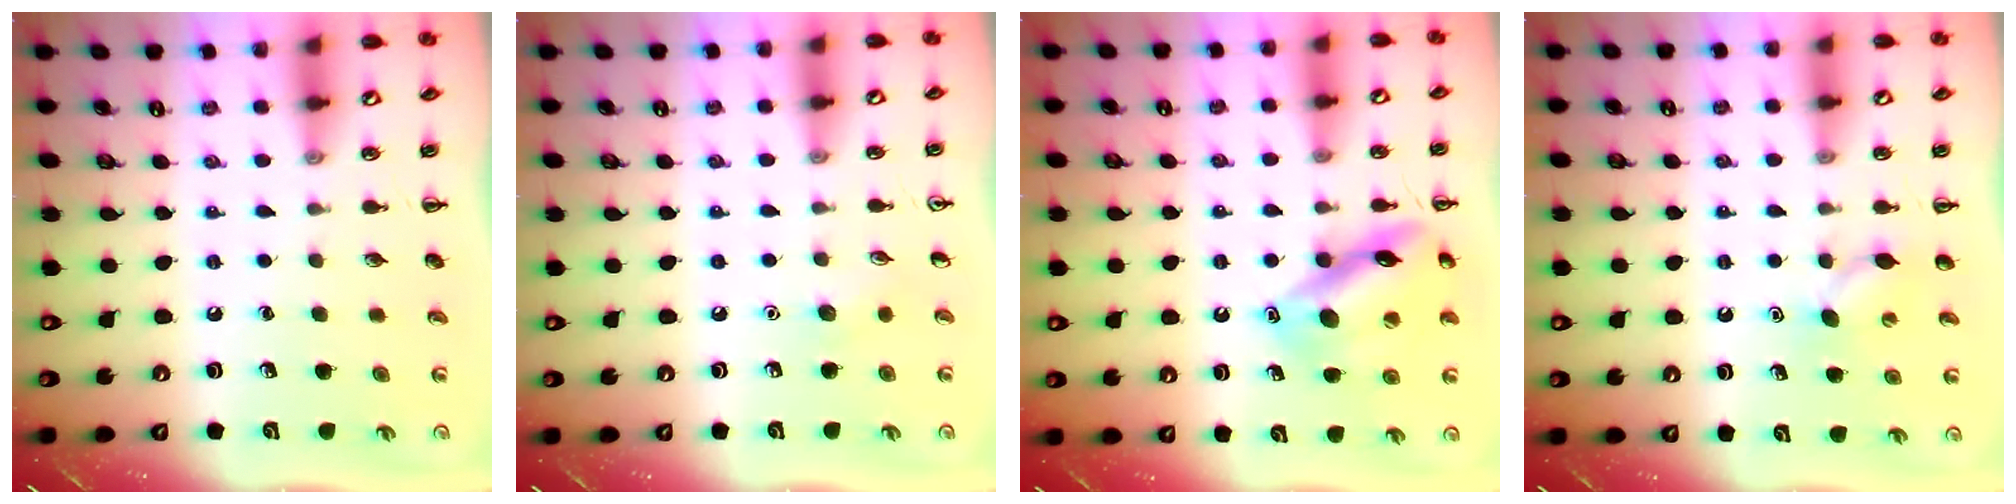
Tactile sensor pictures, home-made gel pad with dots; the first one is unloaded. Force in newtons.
{"total": 4.0, "press": 3.8, "slide": 1.4}
{"total": 14.9, "press": 14.9, "slide": 1.3}
{"total": 6.3, "press": 6.1, "slide": 1.8}